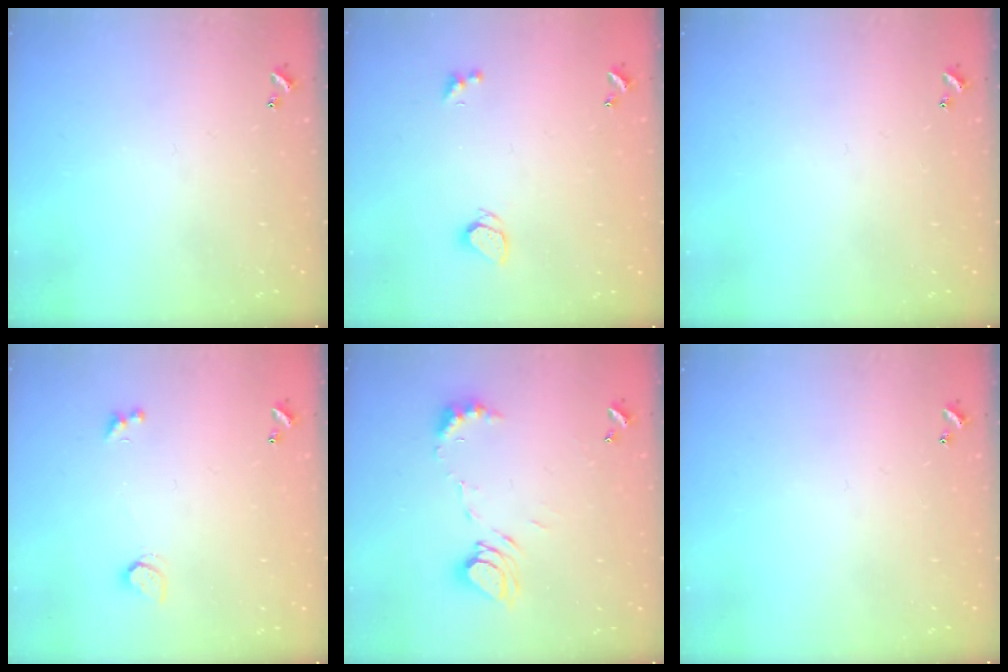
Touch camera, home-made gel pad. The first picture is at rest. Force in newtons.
{"total": 1.9, "press": 1.8, "slide": 0.4}
{"total": 0.0}
{"total": 1.3, "press": 1.2, "slide": 0.4}
{"total": 8.6, "press": 8.5, "slide": 1.1}
{"total": 0.0}